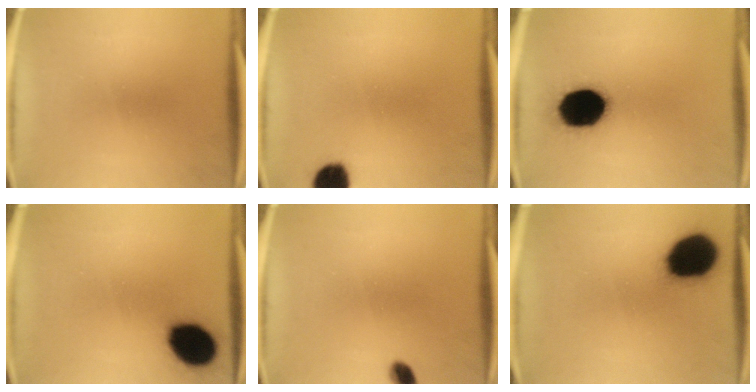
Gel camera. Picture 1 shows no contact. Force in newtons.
{"total": 6.7}
{"total": 19.0}
{"total": 13.9}
{"total": 2.9}
{"total": 19.4}